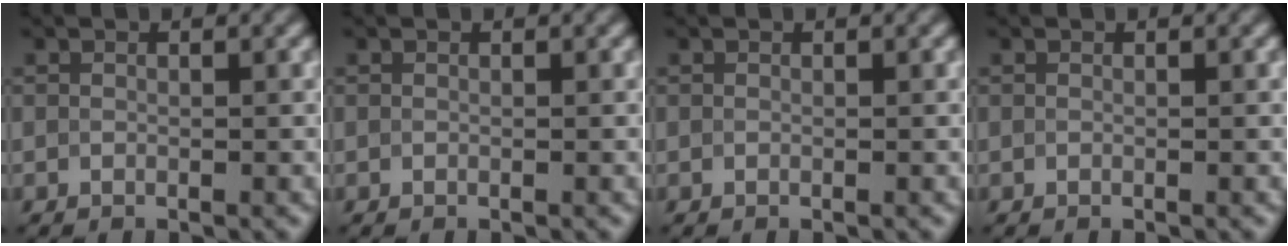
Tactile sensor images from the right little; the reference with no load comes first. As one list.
[{"total": 0.0}, {"total": 0.0}, {"total": 0.0}]